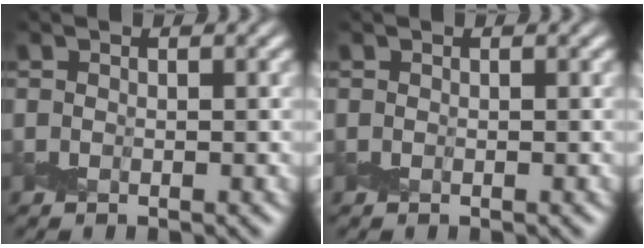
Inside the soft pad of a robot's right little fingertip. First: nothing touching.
{"total": 0.0}